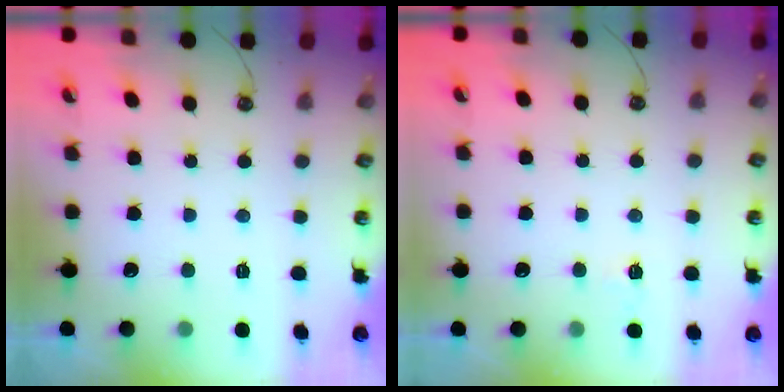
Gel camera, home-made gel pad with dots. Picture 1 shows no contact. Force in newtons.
{"total": 2.7, "press": 2.7, "slide": 0.3}